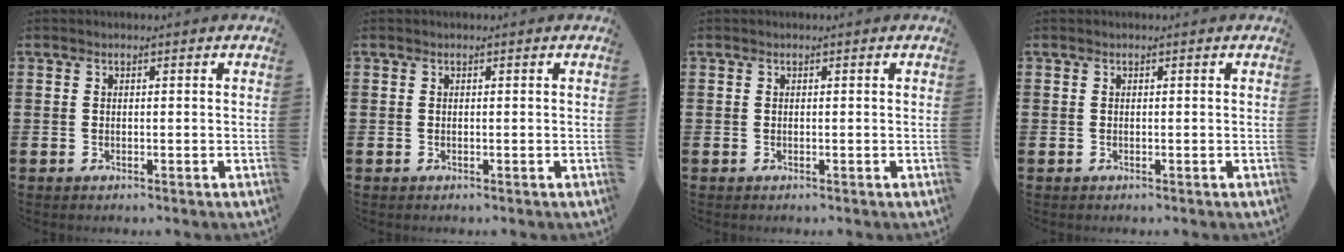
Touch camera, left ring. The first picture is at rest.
{"total": 0.0}
{"total": 0.0}
{"total": 0.0}